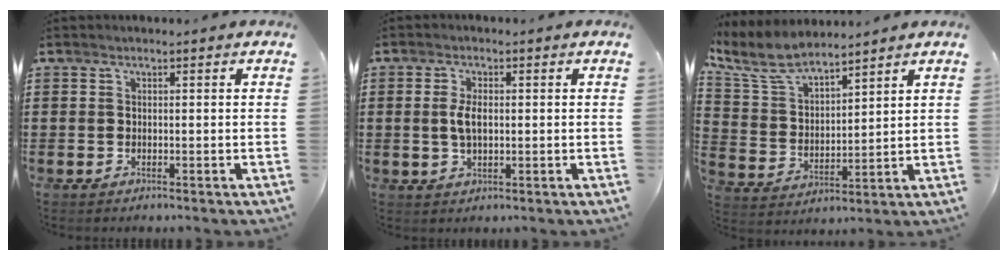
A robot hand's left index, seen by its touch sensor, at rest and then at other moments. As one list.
[{"total": 3.7, "force": [0.2, 1.6, 3.3], "torque": [-0.075, 0.003, 0.001]}, {"total": 7.7, "force": [6.7, 2.1, 3.0], "torque": [-0.089, -0.022, 0.121]}]